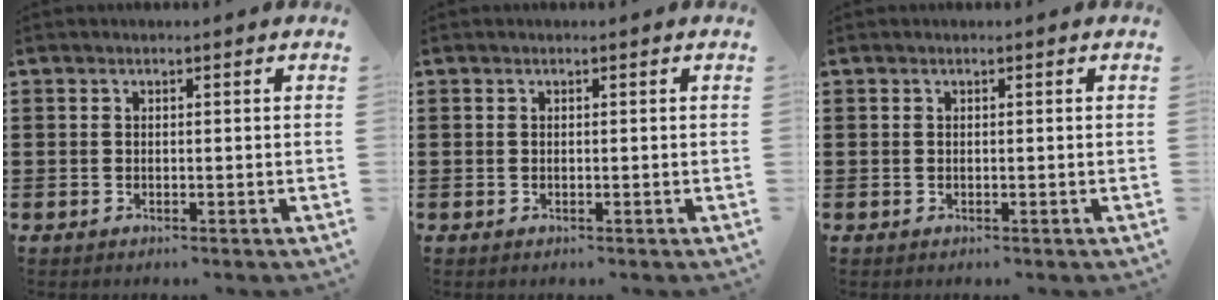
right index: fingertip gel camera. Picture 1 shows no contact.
{"total": 0.0}
{"total": 0.0}